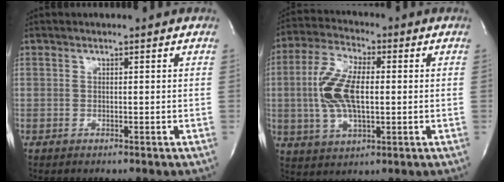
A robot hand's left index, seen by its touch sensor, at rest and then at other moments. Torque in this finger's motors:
{"motor_torque": [1.75, 0.04, 0.81, 0.21]}